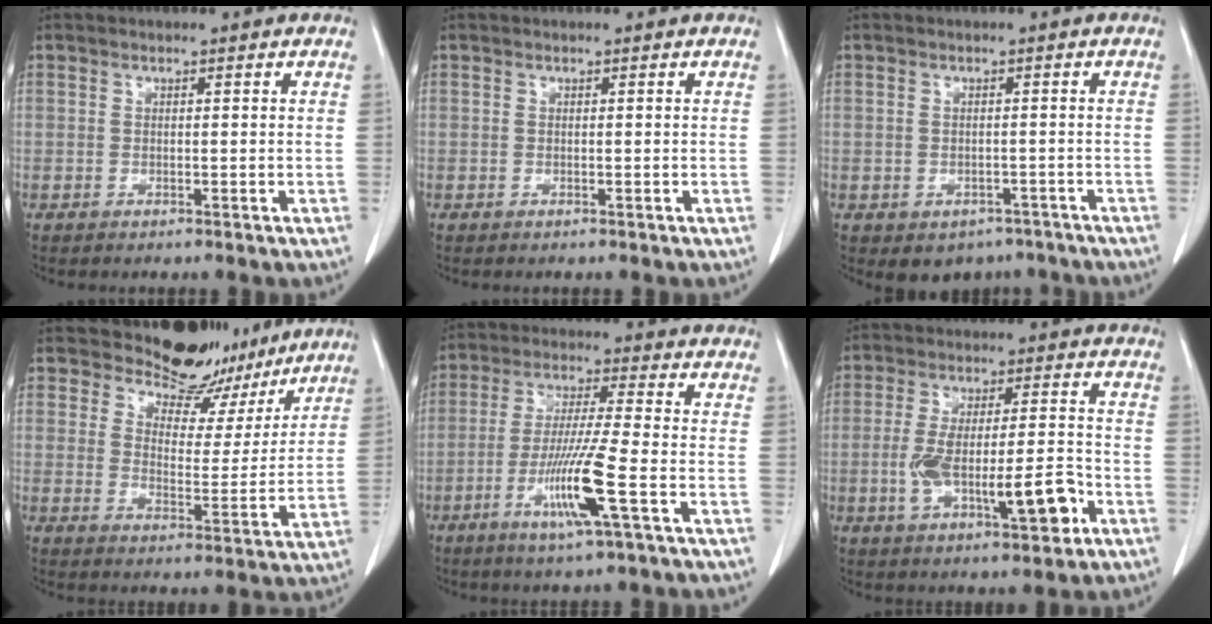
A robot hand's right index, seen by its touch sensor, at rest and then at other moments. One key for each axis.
{"total": 0.0}
{"total": 4.9, "fx": -3.4, "fy": 3.5, "fz": 0.8, "tx": 0.005, "ty": 0.010, "tz": -0.040}
{"total": 11.5, "fx": 10.0, "fy": 5.1, "fz": 2.4, "tx": -0.021, "ty": -0.015, "tz": 0.126}
{"total": 10.4, "fx": -4.0, "fy": -0.8, "fz": 9.5, "tx": -0.186, "ty": -0.018, "tz": -0.077}
{"total": 12.4, "fx": -3.8, "fy": 2.8, "fz": 11.4, "tx": -0.203, "ty": 0.009, "tz": -0.053}